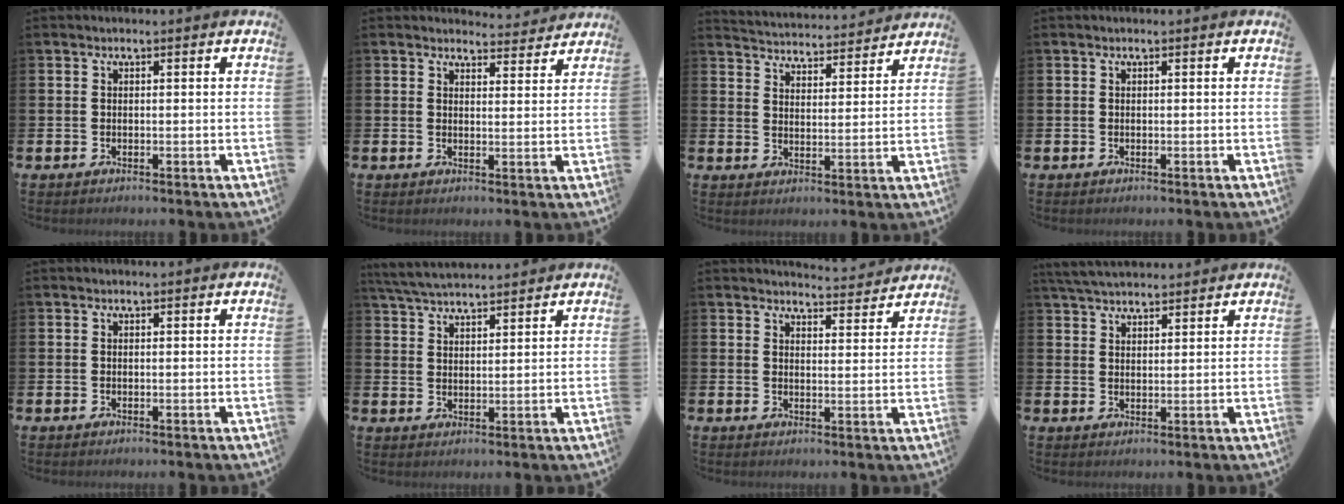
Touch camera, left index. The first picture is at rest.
{"total": 3.5, "force": [3.4, 0.6, -0.1], "torque": [0.010, -0.025, 0.059]}
{"total": 4.4, "force": [4.4, 0.4, -0.2], "torque": [-0.011, -0.044, 0.075]}
{"total": 0.0}
{"total": 0.0}
{"total": 4.6, "force": [4.4, 0.5, 1.0], "torque": [-0.037, -0.020, 0.082]}
{"total": 4.3, "force": [4.2, 0.3, 0.1], "torque": [0.004, -0.033, 0.074]}
{"total": 4.2, "force": [4.1, 0.7, 0.9], "torque": [-0.033, -0.010, 0.077]}